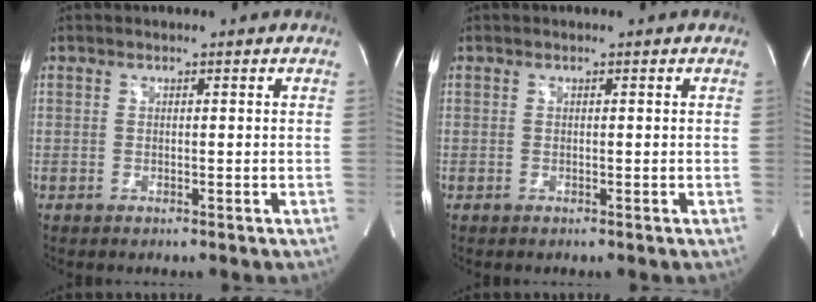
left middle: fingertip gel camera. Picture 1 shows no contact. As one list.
[{"total": 0.0}]